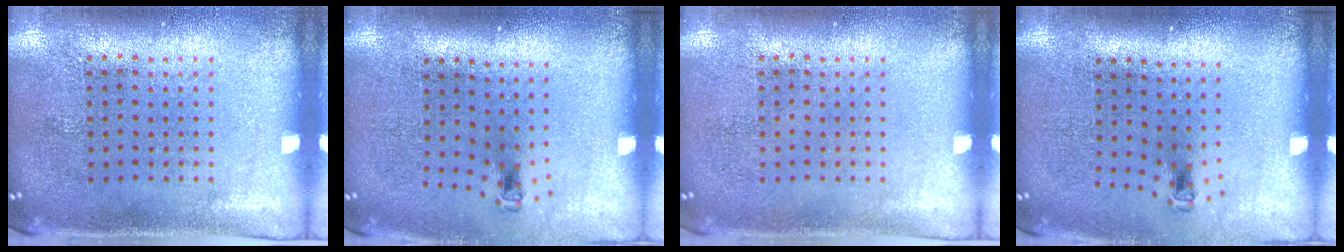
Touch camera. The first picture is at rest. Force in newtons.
{"total": 0.6, "press": 0.3, "slide": 0.5}
{"total": 0.0}
{"total": 0.6, "press": 0.3, "slide": 0.5}